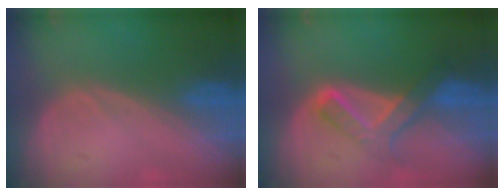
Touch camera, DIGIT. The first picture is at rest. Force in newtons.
{"total": 6.1, "press": 5.8, "slide": 1.8}